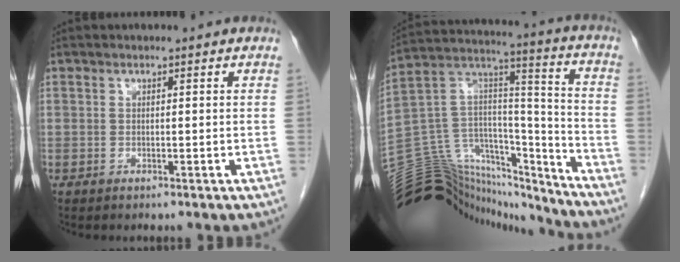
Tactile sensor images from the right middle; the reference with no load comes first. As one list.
[{"total": 25.3, "force": [-23.6, 7.7, 5.1], "torque": [-0.138, 0.063, -0.373]}]